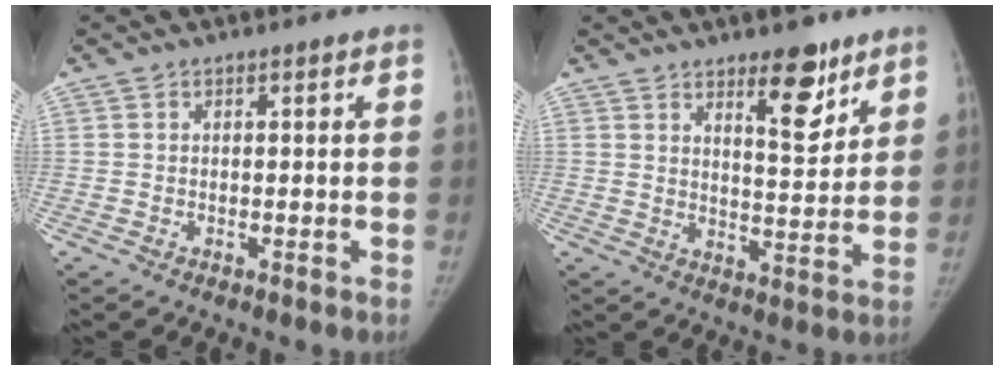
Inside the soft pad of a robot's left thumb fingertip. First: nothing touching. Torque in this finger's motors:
{"motor_torque": [0.21, 0.13, 0.77, -0.93, 0.20]}